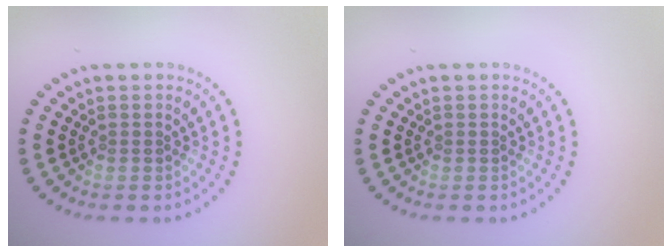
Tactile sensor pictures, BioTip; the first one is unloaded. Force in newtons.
{"total": 0.0}